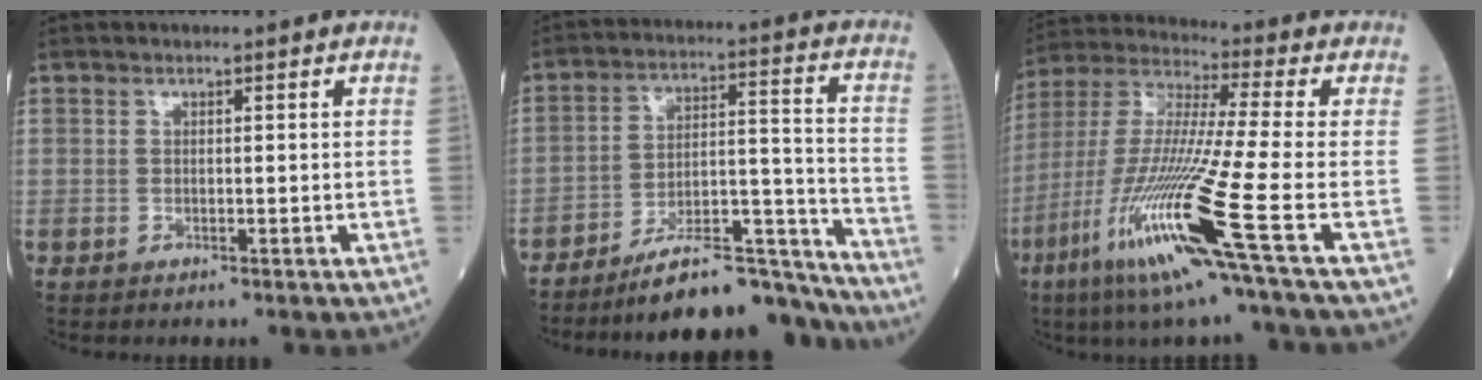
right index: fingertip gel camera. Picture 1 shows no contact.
{"total": 15.1, "force": [-14.4, 1.3, 4.4], "torque": [-0.053, 0.047, -0.234]}
{"total": 18.0, "force": [-7.9, -1.5, 16.1], "torque": [-0.351, -0.042, -0.159]}